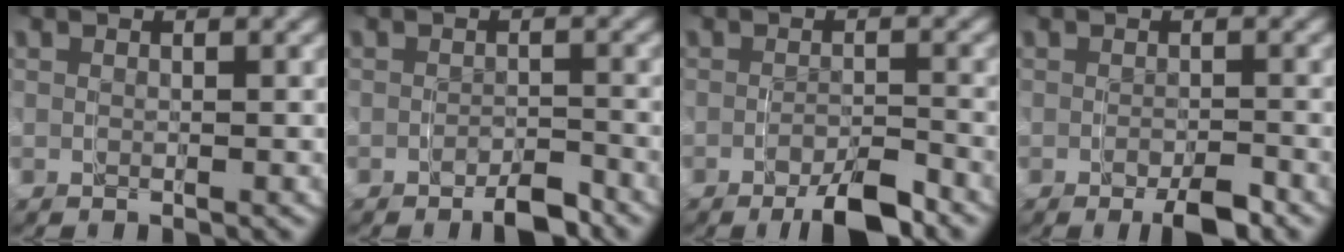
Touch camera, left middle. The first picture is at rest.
{"total": 1.8, "force": [-1.8, 0.1, 0.4], "torque": [0.001, 0.003, -0.036]}
{"total": 3.0, "force": [-2.5, 0.3, 1.8], "torque": [-0.022, -0.002, -0.045]}
{"total": 1.8, "force": [-1.4, 0.2, 1.1], "torque": [-0.013, -0.004, -0.024]}